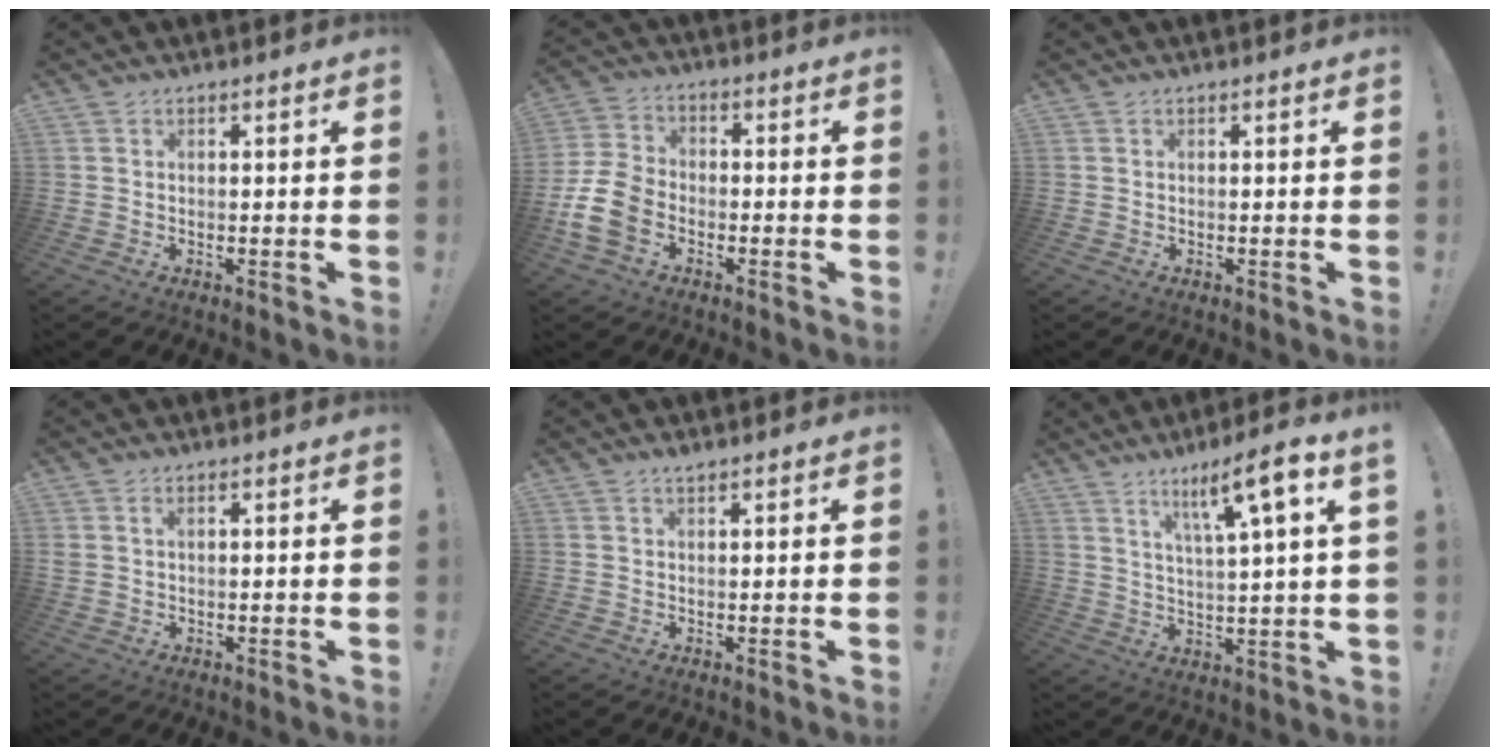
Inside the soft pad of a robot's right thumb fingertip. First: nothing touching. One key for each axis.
{"total": 11.6, "fx": -5.0, "fy": 8.2, "fz": 6.6, "tx": -0.134, "ty": 0.029, "tz": -0.092}
{"total": 0.0}
{"total": 1.6, "fx": 0.7, "fy": 1.0, "fz": 1.1, "tx": -0.027, "ty": 0.004, "tz": 0.014}
{"total": 1.2, "fx": 1.1, "fy": 0.1, "fz": 0.4, "tx": 0.001, "ty": -0.005, "tz": 0.019}
{"total": 10.7, "fx": 5.5, "fy": 0.2, "fz": 9.2, "tx": -0.151, "ty": -0.025, "tz": 0.079}